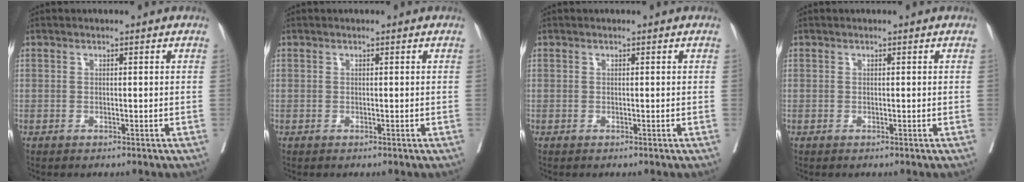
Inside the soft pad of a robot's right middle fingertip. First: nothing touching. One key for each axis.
{"total": 0.0}
{"total": 0.0}
{"total": 0.0}